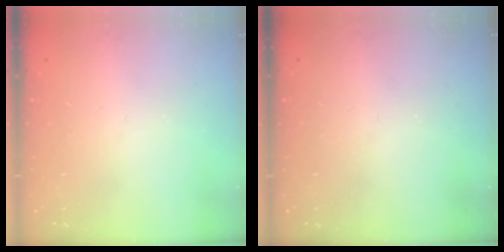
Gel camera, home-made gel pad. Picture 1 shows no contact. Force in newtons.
{"total": 0.0}